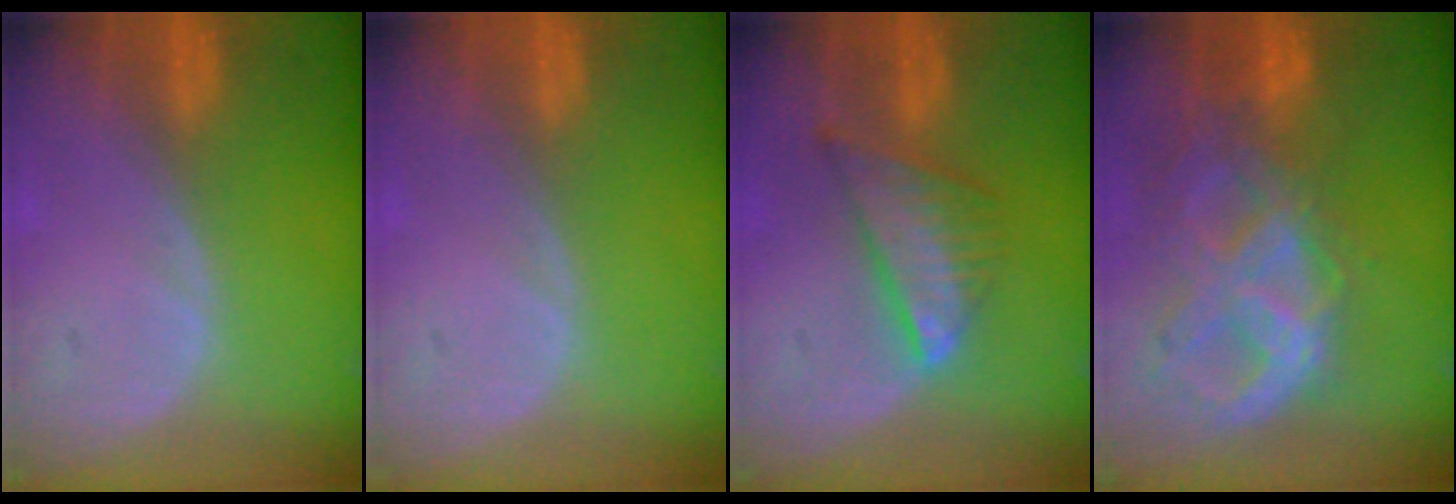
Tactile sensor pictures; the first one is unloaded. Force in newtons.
{"total": 0.0}
{"total": 7.6, "press": 6.5, "slide": 3.9}
{"total": 10.8, "press": 9.1, "slide": 5.7}